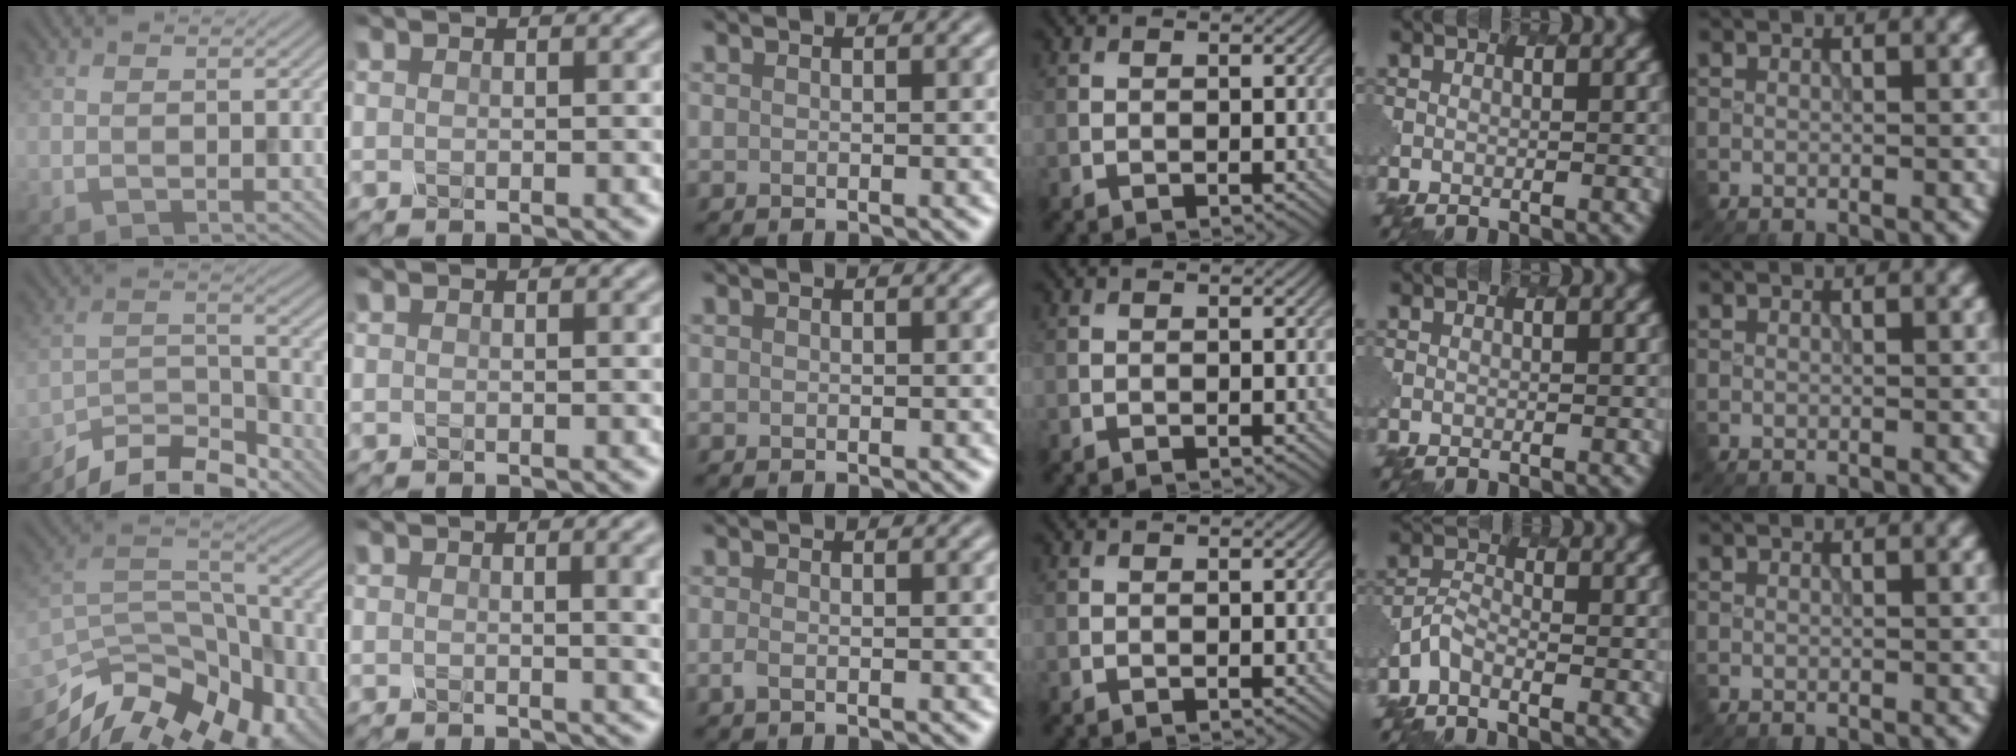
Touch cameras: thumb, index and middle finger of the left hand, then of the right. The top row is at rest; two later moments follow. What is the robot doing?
{"motion": "twist", "object": "rubiks cube"}